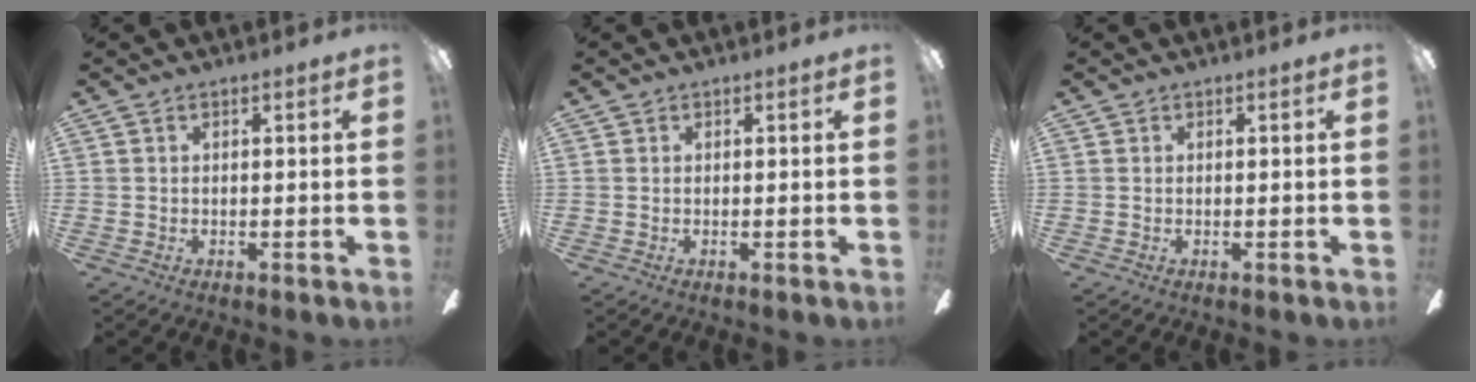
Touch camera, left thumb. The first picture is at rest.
{"total": 0.0}
{"total": 0.0}